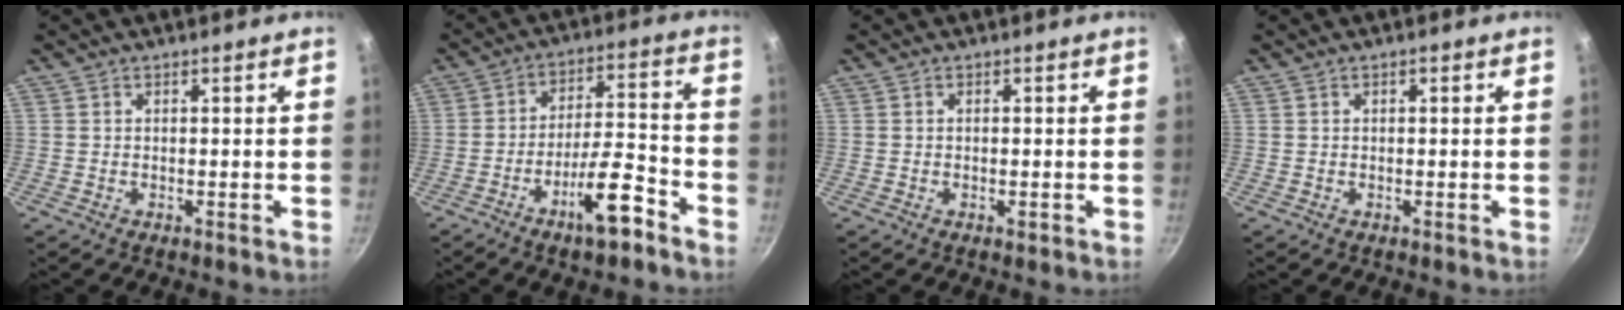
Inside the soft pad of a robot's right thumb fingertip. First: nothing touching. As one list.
[{"total": 11.1, "force": [-6.5, 2.9, 8.5], "torque": [-0.127, 0.052, -0.101]}, {"total": 0.7, "force": [-0.2, 0.4, 0.6], "torque": [-0.009, 0.001, -0.003]}, {"total": 0.8, "force": [0.4, 0.2, 0.6], "torque": [-0.011, 0.004, 0.006]}]